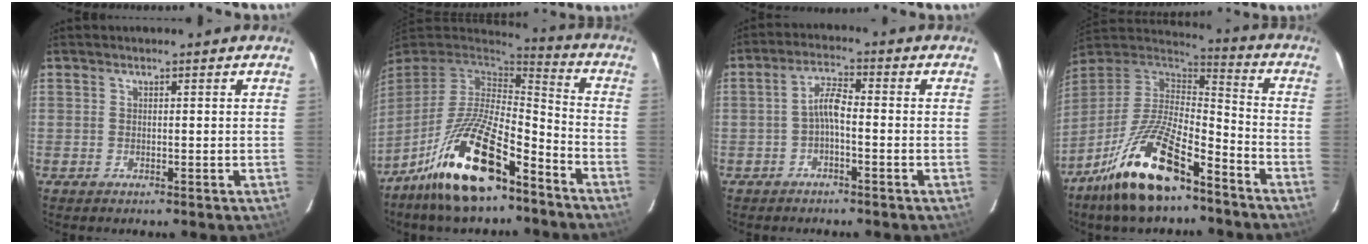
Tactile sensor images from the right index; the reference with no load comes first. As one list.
[{"total": 20.1, "force": [-13.0, 6.7, 13.9], "torque": [-0.279, -0.015, -0.234]}, {"total": 3.7, "force": [-1.5, 1.0, 3.3], "torque": [-0.069, 0.013, -0.030]}, {"total": 19.8, "force": [-12.8, 6.8, 13.5], "torque": [-0.273, -0.020, -0.231]}]